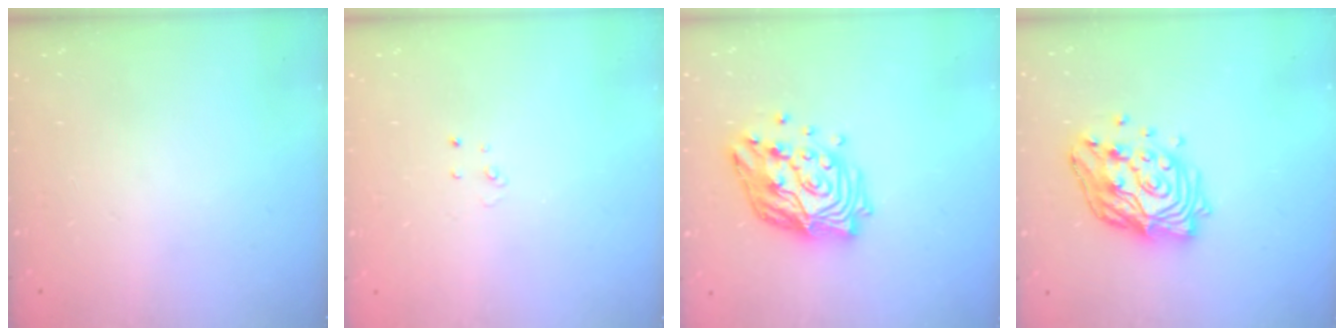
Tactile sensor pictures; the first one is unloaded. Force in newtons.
{"total": 2.6, "press": 2.6, "slide": 0.2}
{"total": 16.5, "press": 16.4, "slide": 1.7}
{"total": 15.5, "press": 15.4, "slide": 1.4}